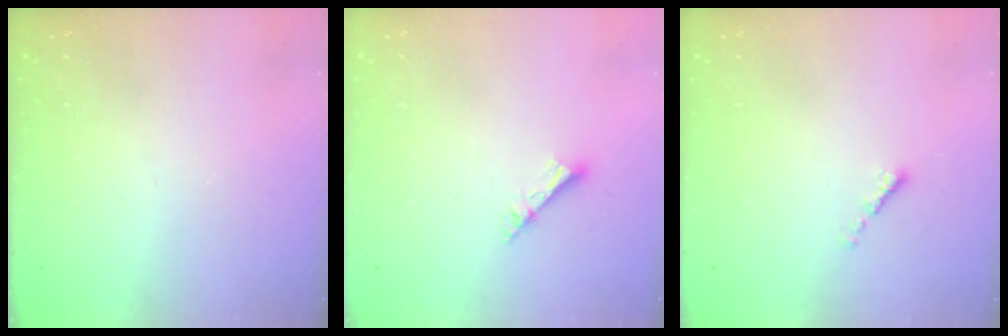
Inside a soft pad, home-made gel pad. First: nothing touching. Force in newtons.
{"total": 3.6, "press": 3.5, "slide": 0.3}
{"total": 0.0}